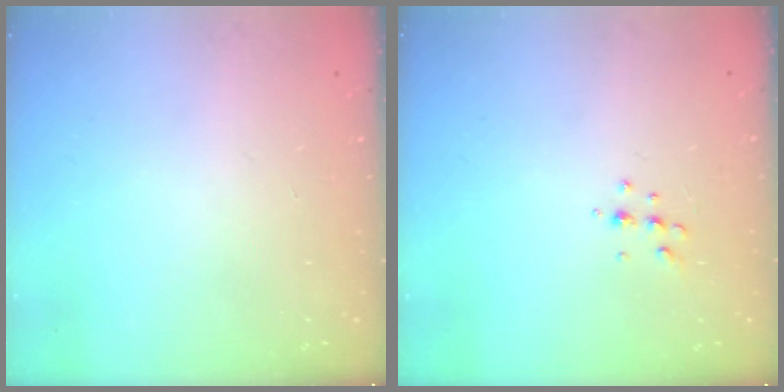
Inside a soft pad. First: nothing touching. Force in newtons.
{"total": 3.6, "press": 3.6, "slide": 0.7}